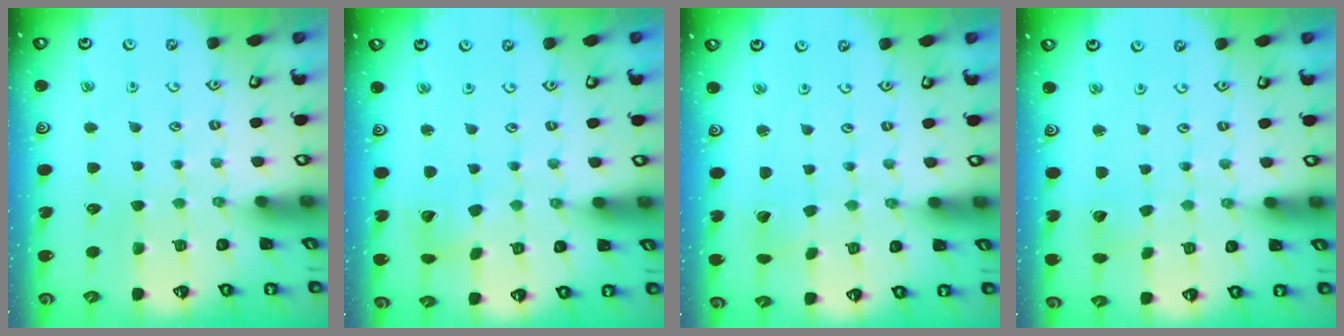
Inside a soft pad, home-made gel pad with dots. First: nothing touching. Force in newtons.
{"total": 4.9, "press": 4.9, "slide": 0.6}
{"total": 1.7, "press": 1.7, "slide": 0.2}
{"total": 1.3, "press": 1.3, "slide": 0.0}